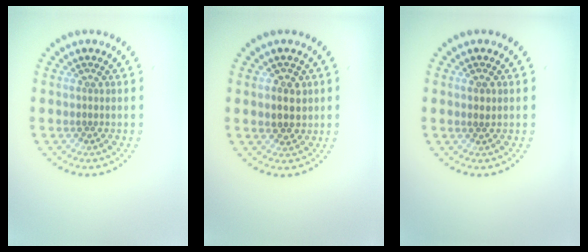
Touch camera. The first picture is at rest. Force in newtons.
{"total": 2.5, "press": 2.5, "slide": 0.5}
{"total": 0.6, "press": 0.5, "slide": 0.3}